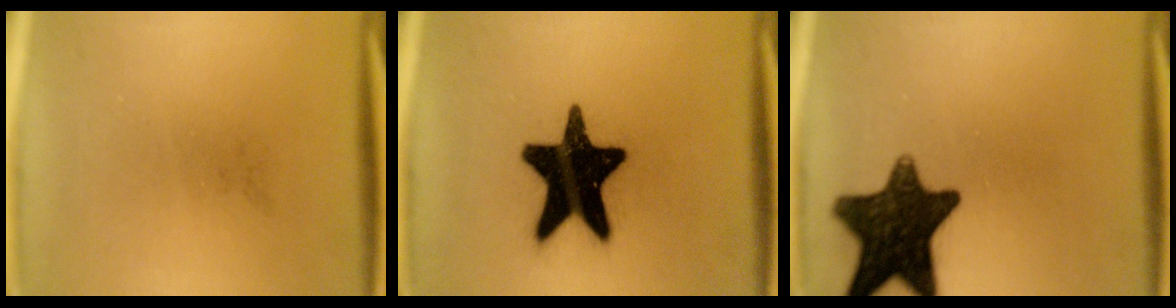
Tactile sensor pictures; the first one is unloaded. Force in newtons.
{"total": 19.7}
{"total": 14.4}